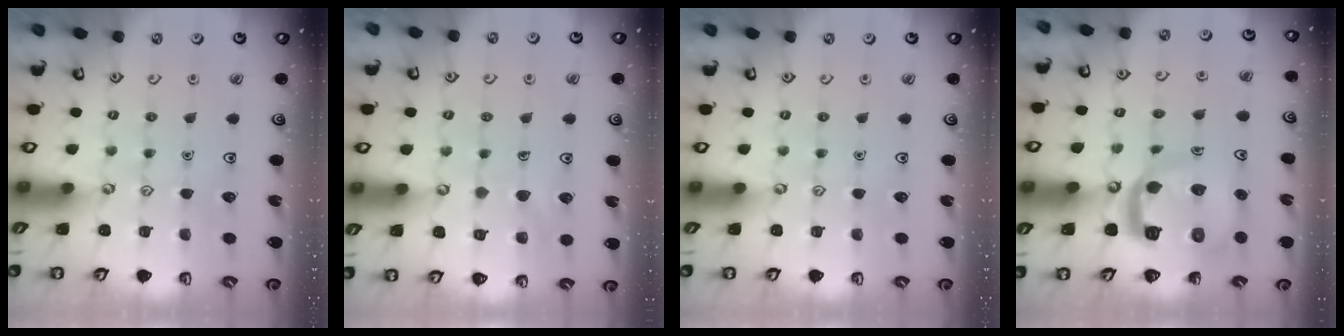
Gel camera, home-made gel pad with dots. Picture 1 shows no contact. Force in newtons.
{"total": 6.3, "press": 6.3, "slide": 0.6}
{"total": 0.0}
{"total": 10.6, "press": 10.6, "slide": 1.3}